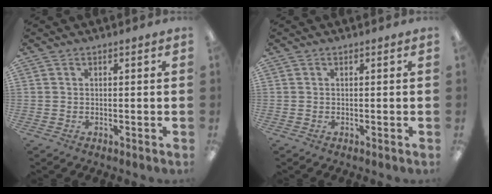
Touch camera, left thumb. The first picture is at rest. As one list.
[{"total": 0.0}]